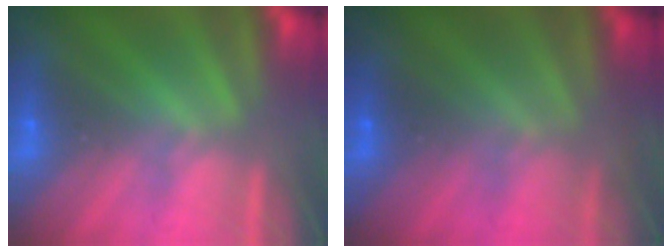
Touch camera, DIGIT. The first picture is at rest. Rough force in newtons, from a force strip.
{"total": 1.7}